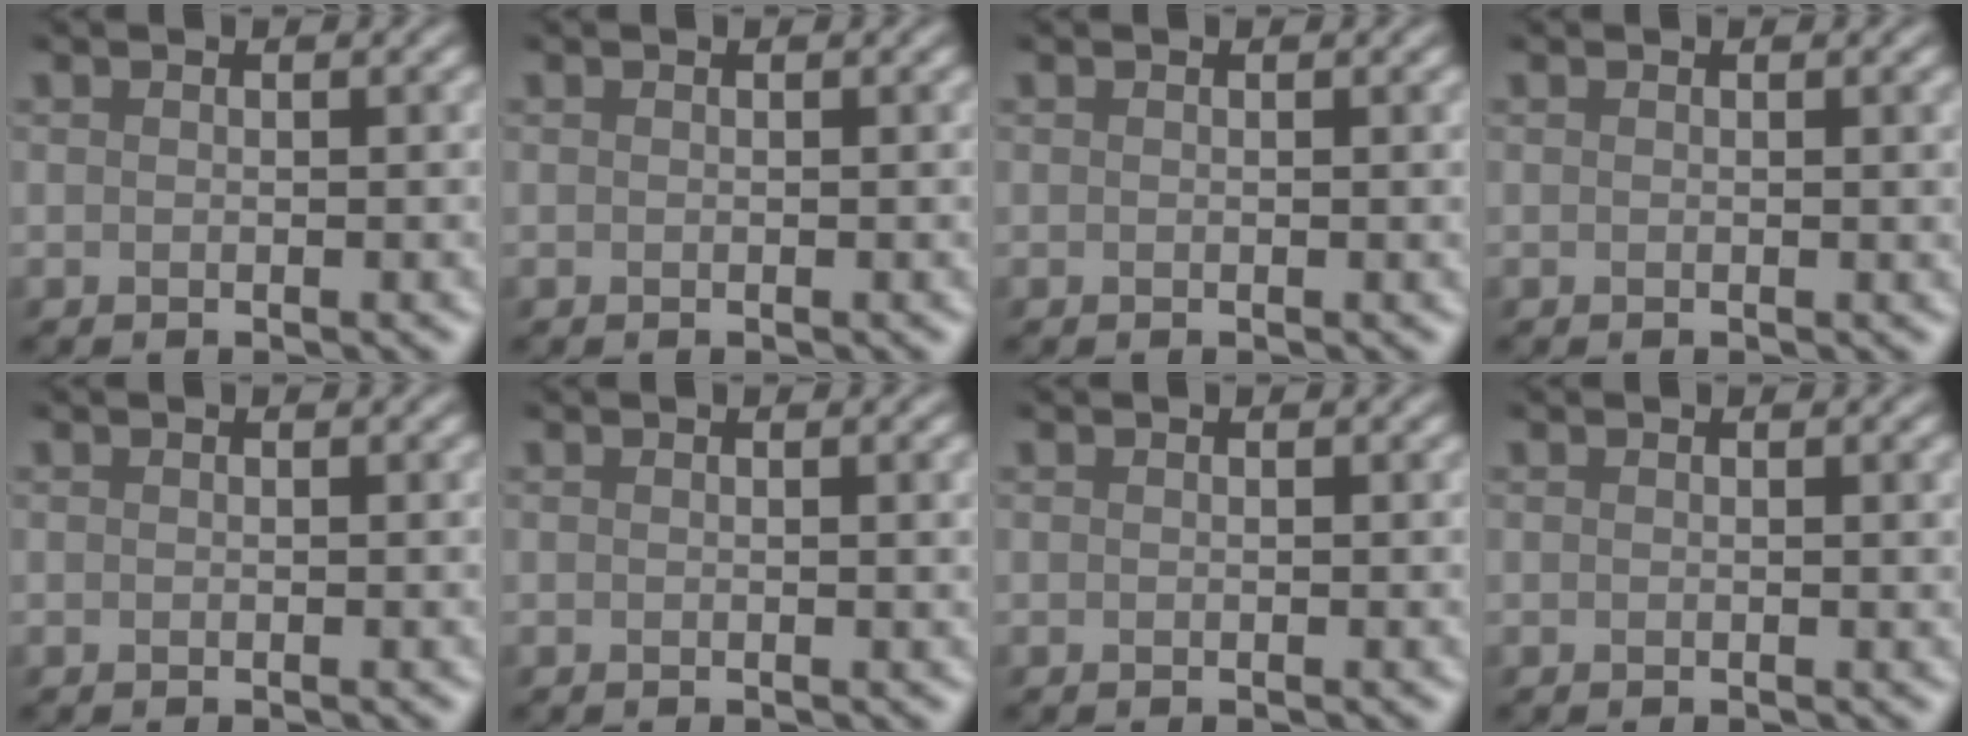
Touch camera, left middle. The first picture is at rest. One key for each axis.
{"total": 0.0}
{"total": 0.0}
{"total": 0.7, "fx": 0.1, "fy": 0.2, "fz": 0.6, "tx": -0.008, "ty": -0.003, "tz": -0.001}
{"total": 0.0}
{"total": 1.1, "fx": 0.0, "fy": 0.4, "fz": 1.0, "tx": -0.010, "ty": -0.003, "tz": -0.001}
{"total": 0.0}
{"total": 0.8, "fx": 0.1, "fy": 0.2, "fz": 0.7, "tx": -0.009, "ty": -0.003, "tz": 0.000}